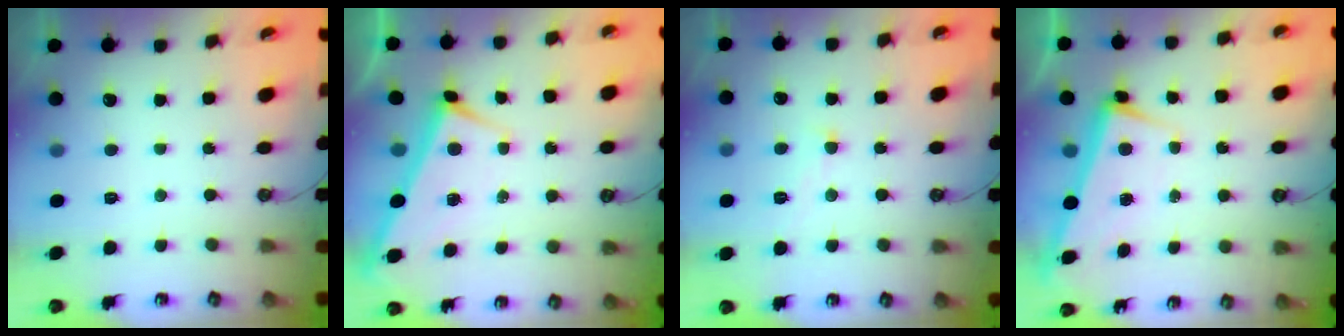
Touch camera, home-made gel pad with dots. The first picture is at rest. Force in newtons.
{"total": 2.1, "press": 2.1, "slide": 0.6}
{"total": 0.6, "press": 0.4, "slide": 0.4}
{"total": 2.5, "press": 2.4, "slide": 0.7}